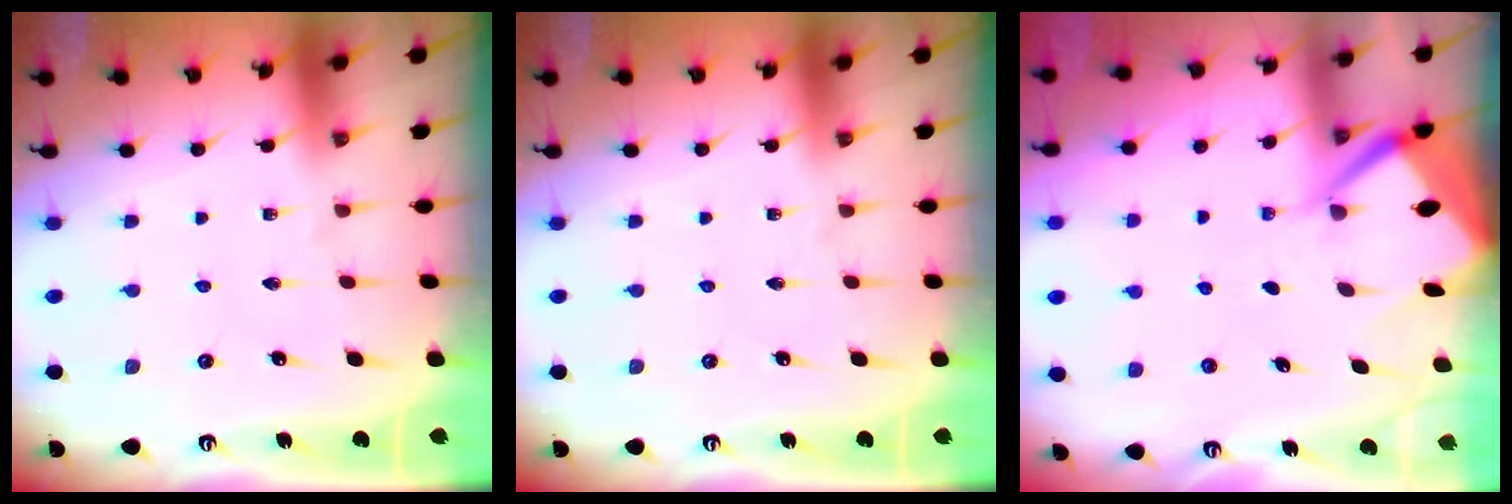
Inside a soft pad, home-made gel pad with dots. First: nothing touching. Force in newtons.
{"total": 0.0}
{"total": 4.9, "press": 4.8, "slide": 0.7}